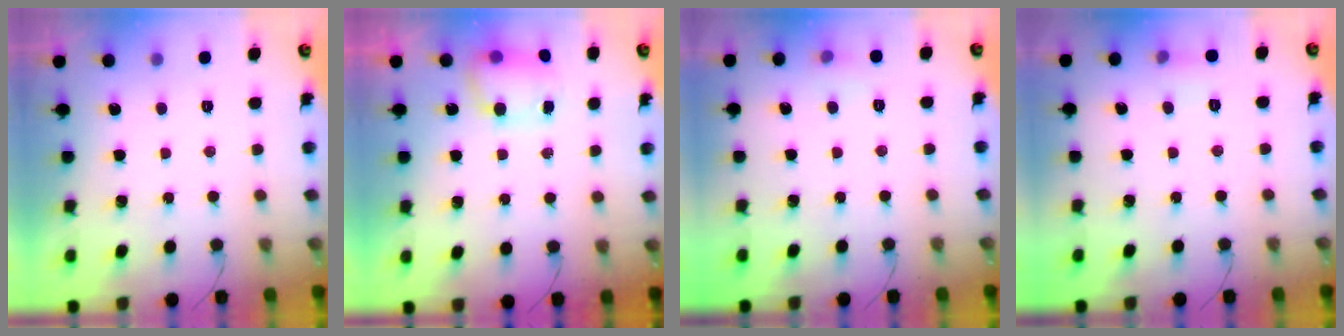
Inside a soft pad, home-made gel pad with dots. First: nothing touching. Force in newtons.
{"total": 7.2, "press": 7.1, "slide": 0.9}
{"total": 8.1, "press": 4.3, "slide": 6.9}
{"total": 4.3, "press": 3.9, "slide": 1.7}